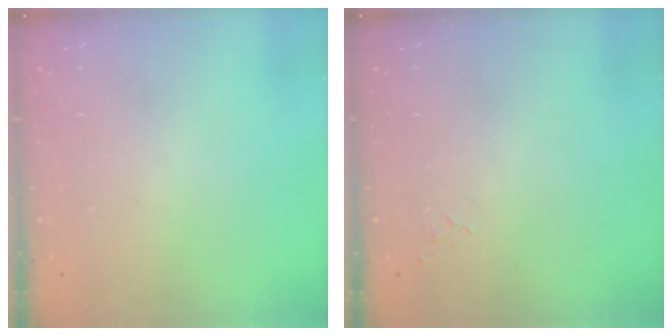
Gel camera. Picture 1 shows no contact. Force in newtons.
{"total": 5.2, "press": 5.2, "slide": 0.4}